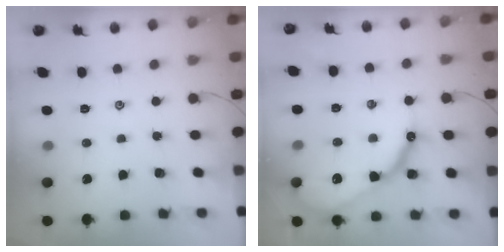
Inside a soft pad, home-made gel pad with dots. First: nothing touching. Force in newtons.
{"total": 14.2, "press": 14.2, "slide": 1.2}